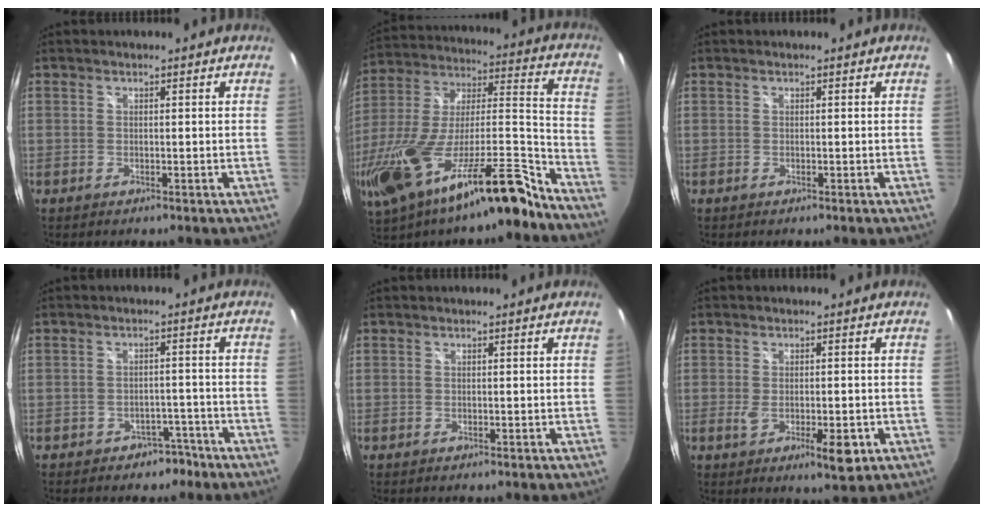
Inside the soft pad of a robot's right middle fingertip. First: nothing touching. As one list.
[{"total": 30.5, "force": [-20.5, 6.4, 21.6], "torque": [-0.380, -0.057, -0.336]}, {"total": 0.0}, {"total": 3.1, "force": [-2.5, 1.8, 0.5], "torque": [-0.006, 0.017, -0.028]}, {"total": 0.0}, {"total": 6.4, "force": [-2.0, 2.2, 5.7], "torque": [-0.098, -0.015, -0.029]}]